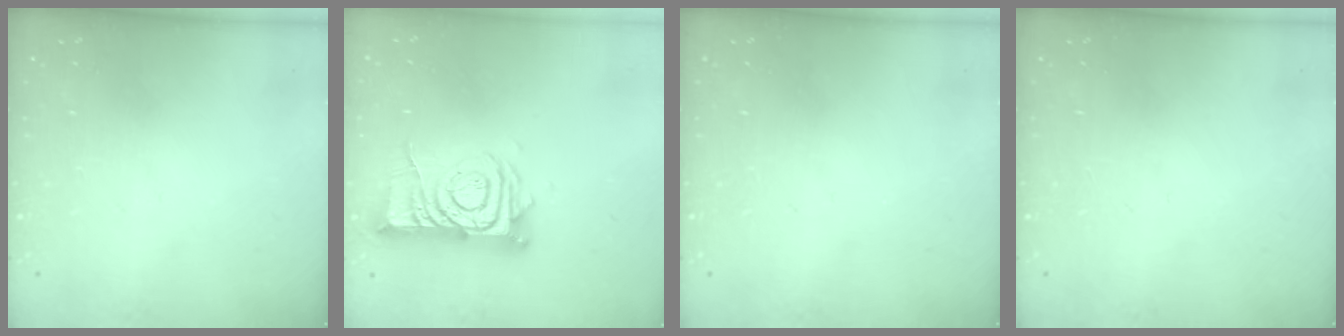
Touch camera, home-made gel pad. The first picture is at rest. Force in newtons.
{"total": 11.7, "press": 11.6, "slide": 1.0}
{"total": 0.0}
{"total": 0.0}